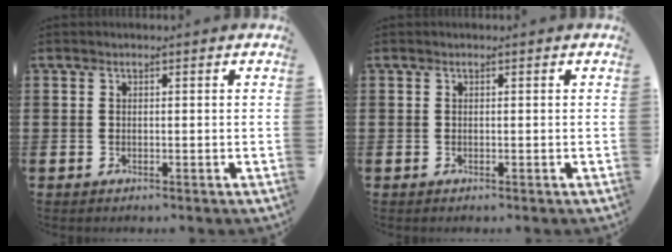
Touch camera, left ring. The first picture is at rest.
{"total": 0.0}